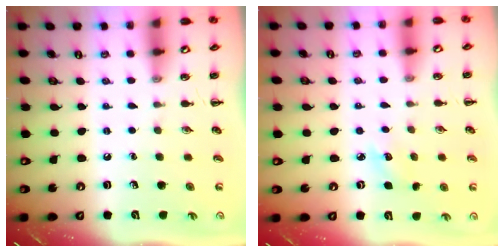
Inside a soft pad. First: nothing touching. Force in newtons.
{"total": 3.9, "press": 3.8, "slide": 1.1}